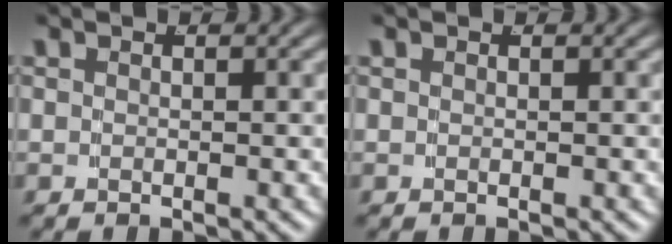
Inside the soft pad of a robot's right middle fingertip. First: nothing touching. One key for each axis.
{"total": 0.0}